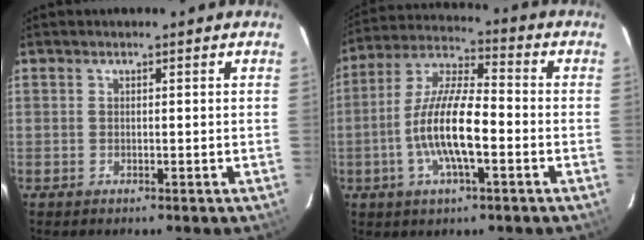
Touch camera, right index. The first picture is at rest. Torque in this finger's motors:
{"motor_torque": [1.14, -0.37, 0.99, 0.21]}